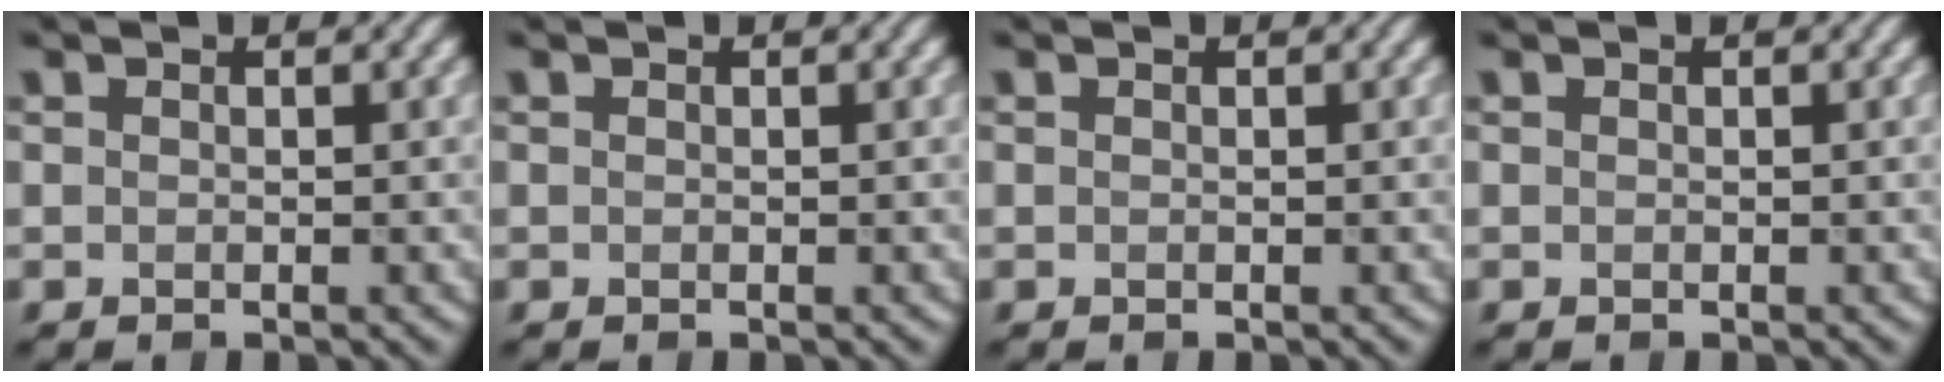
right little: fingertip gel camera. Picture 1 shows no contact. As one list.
[{"total": 0.0}, {"total": 0.0}, {"total": 0.0}]